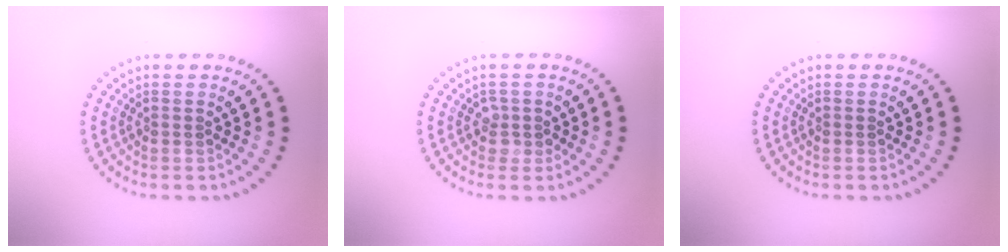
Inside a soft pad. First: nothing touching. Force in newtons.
{"total": 1.3, "press": 1.2, "slide": 0.7}
{"total": 0.0}